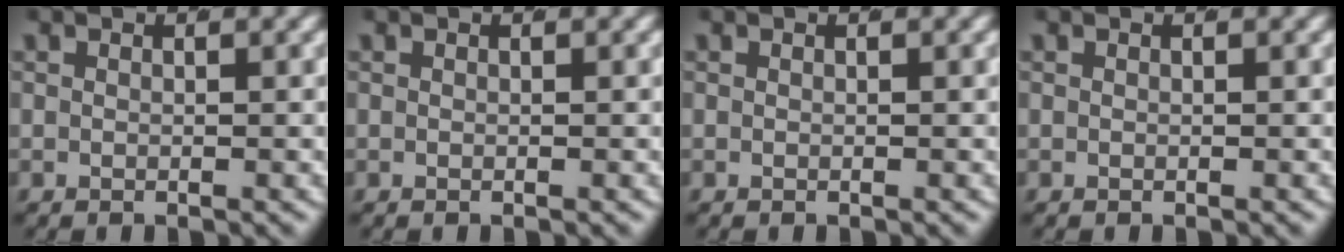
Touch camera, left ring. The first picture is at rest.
{"total": 0.0}
{"total": 0.0}
{"total": 0.0}